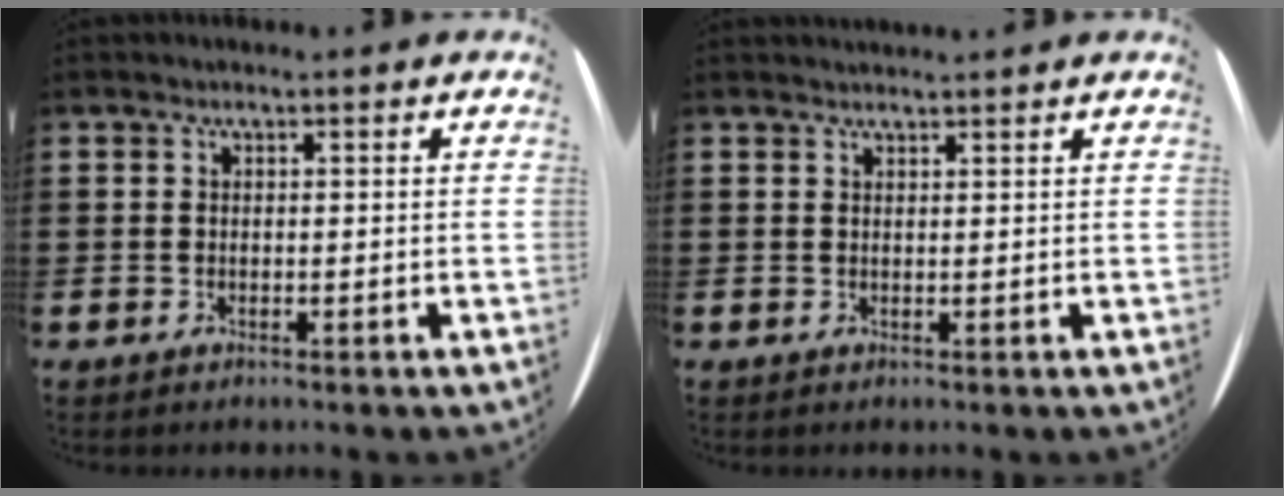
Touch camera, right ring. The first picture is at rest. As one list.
[{"total": 0.9, "force": [0.8, -0.2, 0.0], "torque": [0.002, 0.000, 0.016]}]